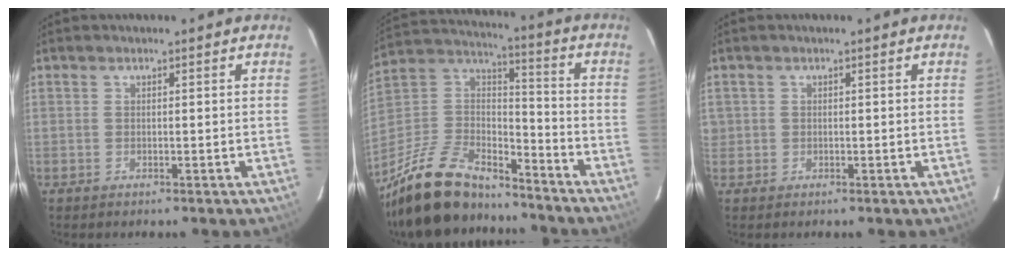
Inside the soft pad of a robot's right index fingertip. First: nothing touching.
{"total": 22.6, "force": [-17.6, 8.9, 11.1], "torque": [-0.242, 0.011, -0.300]}
{"total": 0.9, "force": [-0.1, 0.9, -0.1], "torque": [0.002, 0.000, -0.002]}